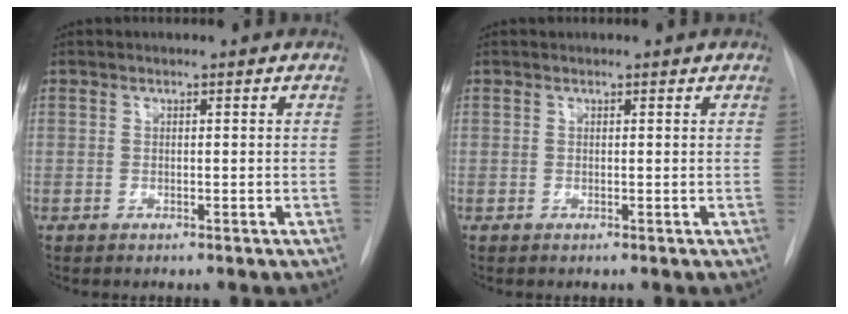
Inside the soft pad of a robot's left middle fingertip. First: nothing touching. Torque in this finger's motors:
{"motor_torque": [0.05, -0.04, -0.01, 0.01]}